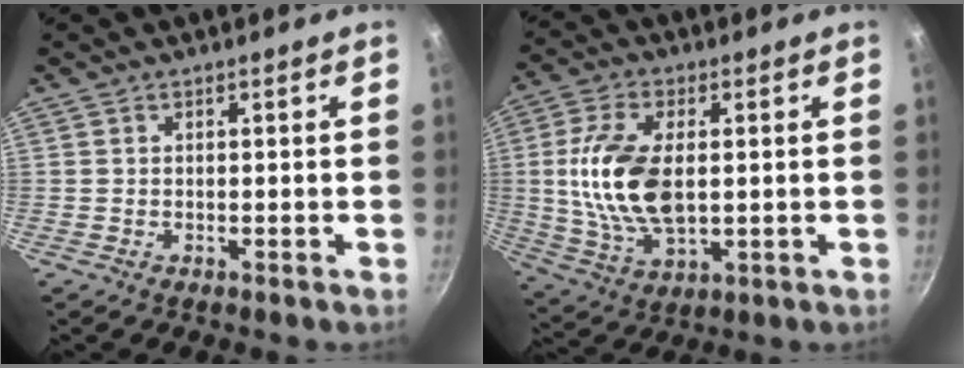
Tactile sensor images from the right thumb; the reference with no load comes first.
{"total": 15.1, "force": [1.0, 8.2, 12.7], "torque": [-0.243, 0.000, 0.022]}